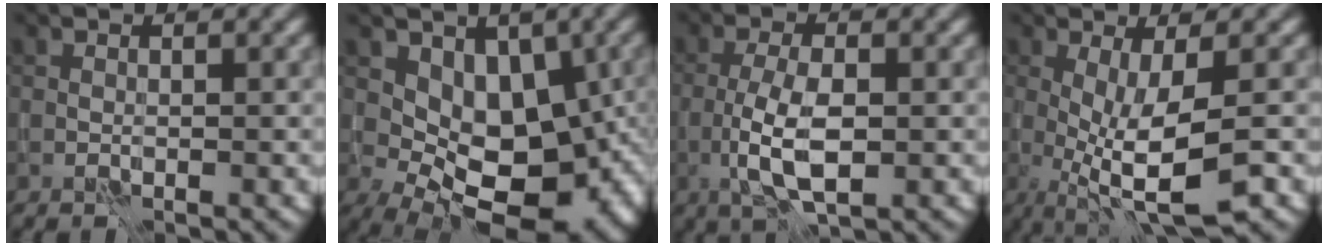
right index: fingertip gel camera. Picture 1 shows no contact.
{"total": 12.1, "force": [0.3, 7.6, 9.4], "torque": [-0.097, -0.008, 0.015]}
{"total": 5.0, "force": [-1.3, 1.9, 4.5], "torque": [-0.093, -0.003, -0.025]}
{"total": 7.0, "force": [-1.9, 1.7, 6.6], "torque": [-0.130, -0.015, -0.030]}